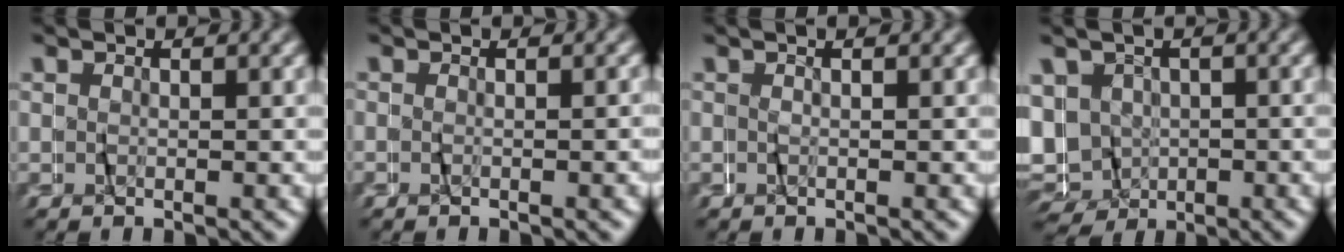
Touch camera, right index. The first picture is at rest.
{"total": 0.8, "force": [-0.6, -0.6, 0.1], "torque": [-0.005, -0.001, -0.009]}
{"total": 0.6, "force": [-0.2, -0.5, 0.3], "torque": [-0.013, 0.001, -0.004]}
{"total": 10.1, "force": [-1.9, 9.5, 3.0], "torque": [-0.103, -0.038, -0.030]}